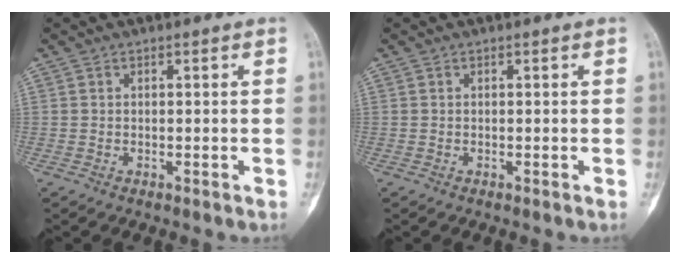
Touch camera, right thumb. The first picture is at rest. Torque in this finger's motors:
{"motor_torque": [-0.21, 0.03, 0.18, -0.03, 0.04]}